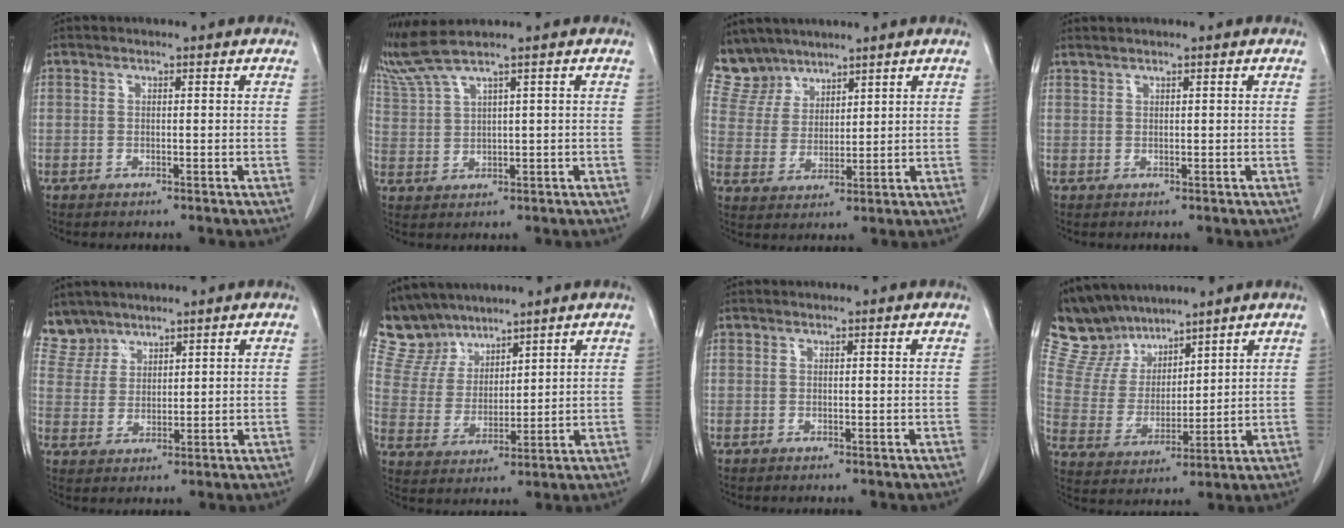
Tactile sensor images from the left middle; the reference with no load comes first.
{"total": 4.2, "force": [3.6, -1.5, 1.6], "torque": [-0.051, 0.006, 0.088]}
{"total": 6.1, "force": [5.6, 2.5, -0.2], "torque": [-0.002, 0.006, 0.126]}
{"total": 0.9, "force": [0.8, -0.1, 0.2], "torque": [-0.008, 0.006, 0.022]}
{"total": 4.5, "force": [4.0, 1.8, -0.7], "torque": [0.015, 0.005, 0.088]}
{"total": 8.1, "force": [7.4, 3.3, 0.4], "torque": [-0.021, 0.014, 0.160]}
{"total": 0.0}
{"total": 10.1, "force": [9.1, 4.0, 1.7], "torque": [-0.052, 0.021, 0.189]}